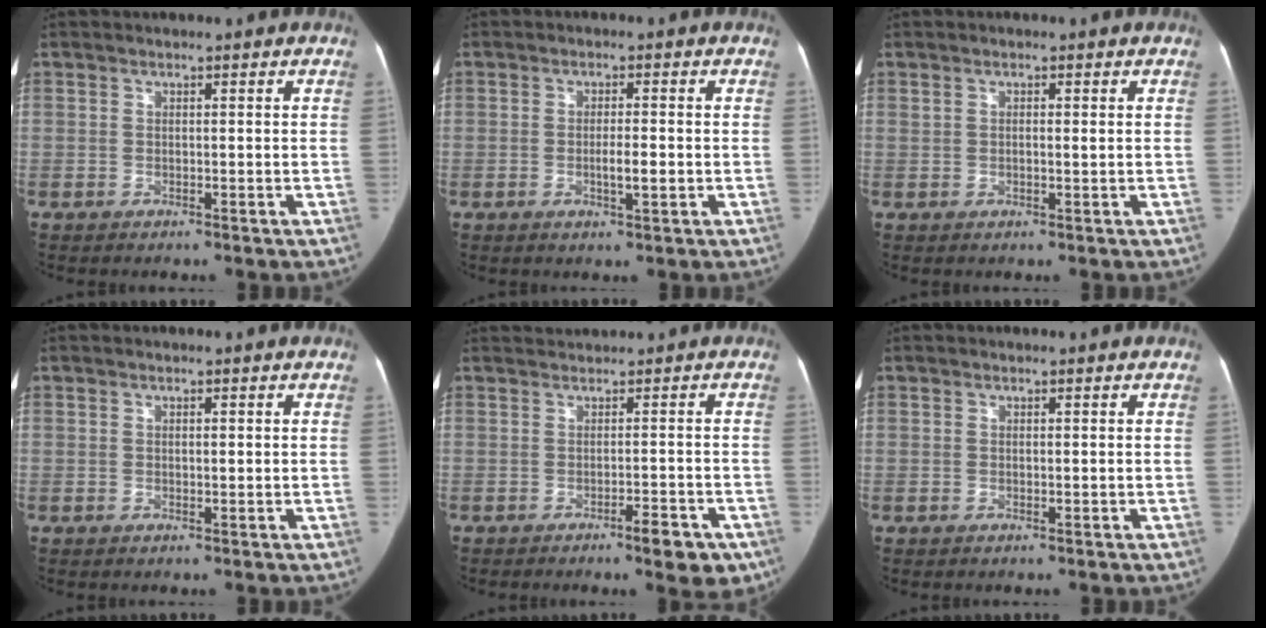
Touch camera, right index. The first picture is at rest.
{"total": 3.0, "force": [-0.7, 0.4, 2.9], "torque": [-0.051, 0.000, -0.010]}
{"total": 0.6, "force": [0.1, 0.1, 0.6], "torque": [-0.015, 0.007, 0.002]}
{"total": 0.5, "force": [0.1, 0.1, 0.5], "torque": [-0.007, 0.000, 0.001]}
{"total": 4.8, "force": [-1.7, 1.3, 4.3], "torque": [-0.052, 0.007, -0.018]}
{"total": 0.0}